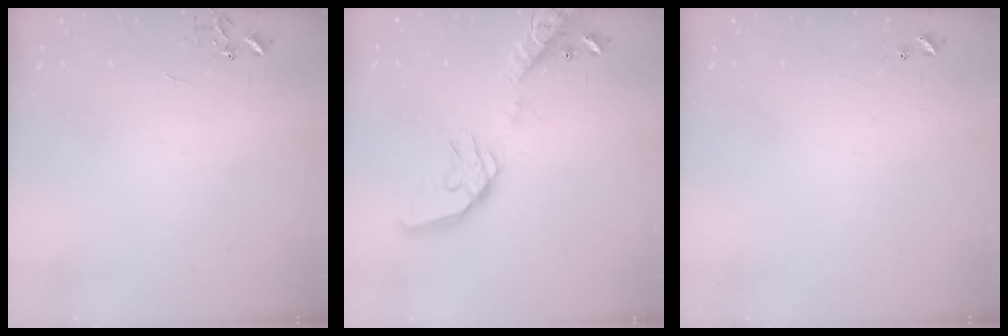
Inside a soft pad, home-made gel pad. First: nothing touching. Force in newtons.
{"total": 17.0, "press": 16.8, "slide": 2.6}
{"total": 4.1, "press": 4.1, "slide": 0.5}